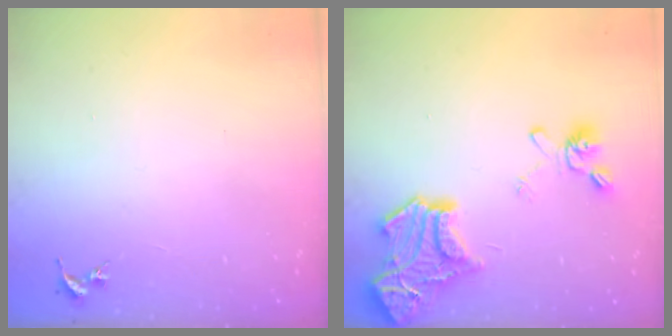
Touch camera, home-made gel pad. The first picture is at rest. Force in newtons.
{"total": 19.7, "press": 19.6, "slide": 1.9}